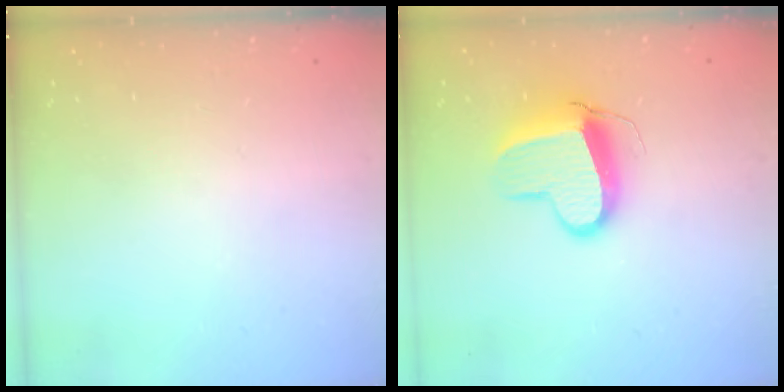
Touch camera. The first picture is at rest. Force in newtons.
{"total": 12.0, "press": 11.9, "slide": 1.2}